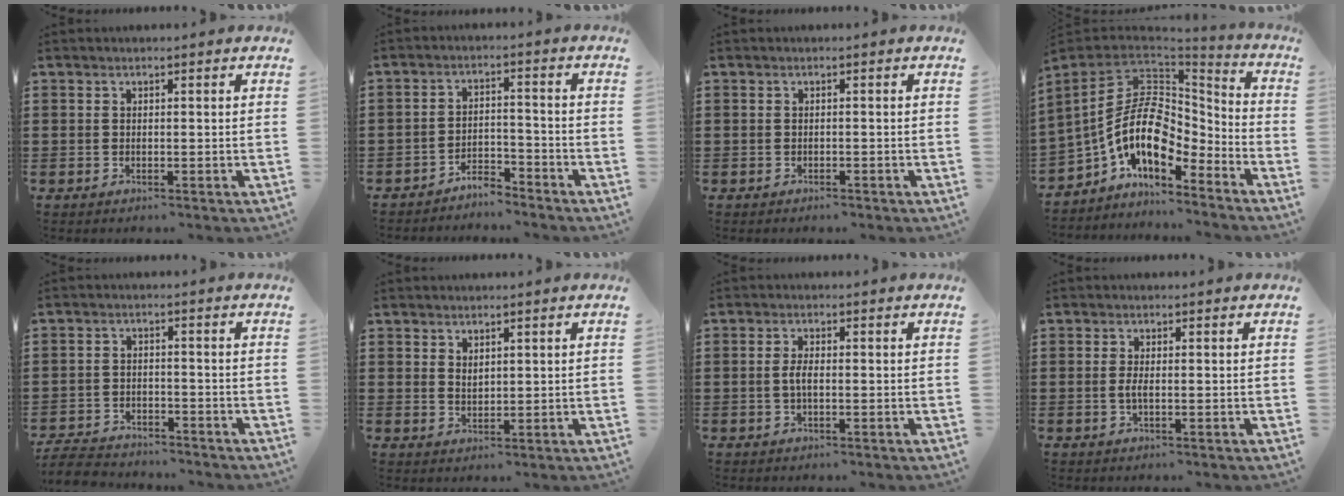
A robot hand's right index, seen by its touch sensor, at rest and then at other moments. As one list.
[{"total": 3.8, "force": [-3.8, 0.3, 0.3], "torque": [-0.013, 0.003, -0.079]}, {"total": 0.6, "force": [-0.6, 0.1, 0.1], "torque": [-0.005, -0.003, -0.013]}, {"total": 14.0, "force": [-2.6, 8.6, 10.7], "torque": [-0.245, 0.002, -0.053]}, {"total": 4.7, "force": [-4.6, 0.7, 0.6], "torque": [-0.024, -0.001, -0.095]}, {"total": 1.5, "force": [1.3, 0.7, 0.5], "torque": [-0.009, 0.002, 0.024]}, {"total": 2.3, "force": [-0.3, 0.7, 2.2], "torque": [-0.048, -0.001, -0.009]}, {"total": 1.7, "force": [-0.4, 0.2, 1.7], "torque": [-0.038, -0.005, -0.009]}]